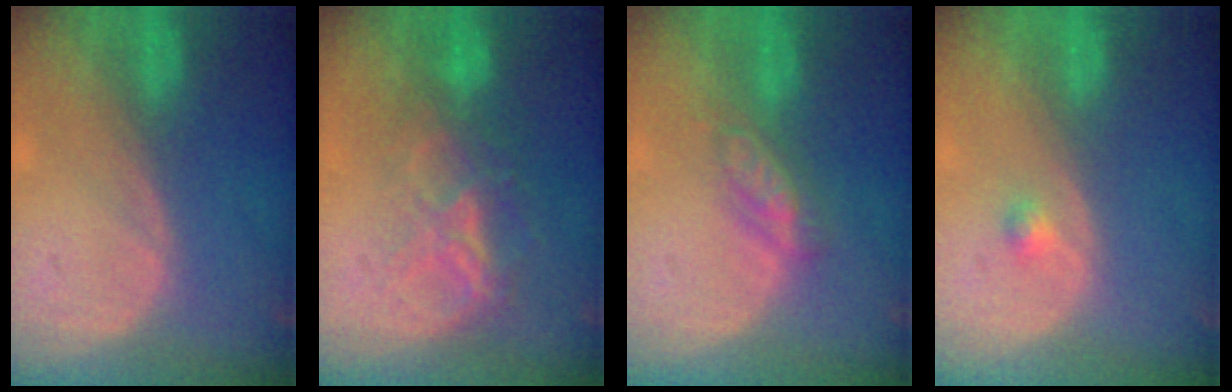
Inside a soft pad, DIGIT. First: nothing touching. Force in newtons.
{"total": 6.5, "press": 6.2, "slide": 1.9}
{"total": 4.6, "press": 4.2, "slide": 1.9}
{"total": 1.3, "press": 1.1, "slide": 0.7}